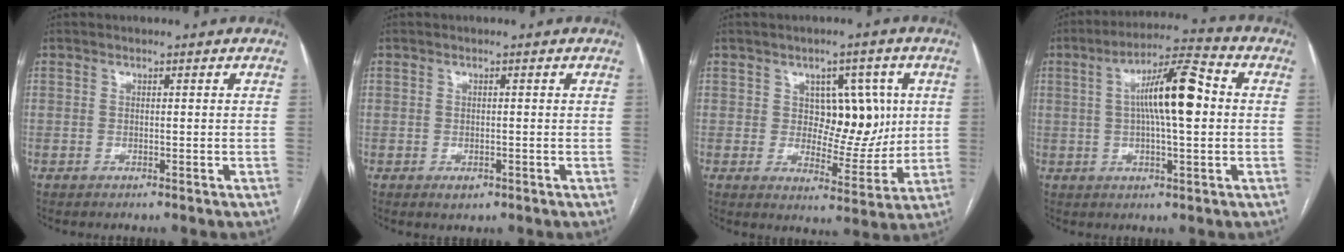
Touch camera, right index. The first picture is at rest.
{"total": 1.3, "force": [-0.6, 0.9, 0.6], "torque": [-0.002, 0.001, -0.004]}
{"total": 8.8, "force": [1.8, 5.3, 6.9], "torque": [-0.085, 0.013, 0.038]}
{"total": 11.4, "force": [1.2, 1.6, 11.3], "torque": [-0.195, 0.024, 0.014]}